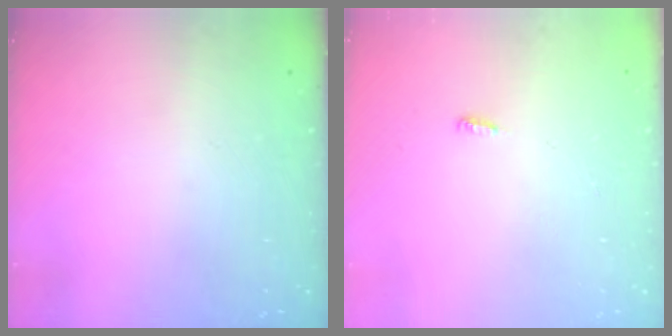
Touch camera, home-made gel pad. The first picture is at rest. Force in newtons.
{"total": 3.6, "press": 3.4, "slide": 1.0}